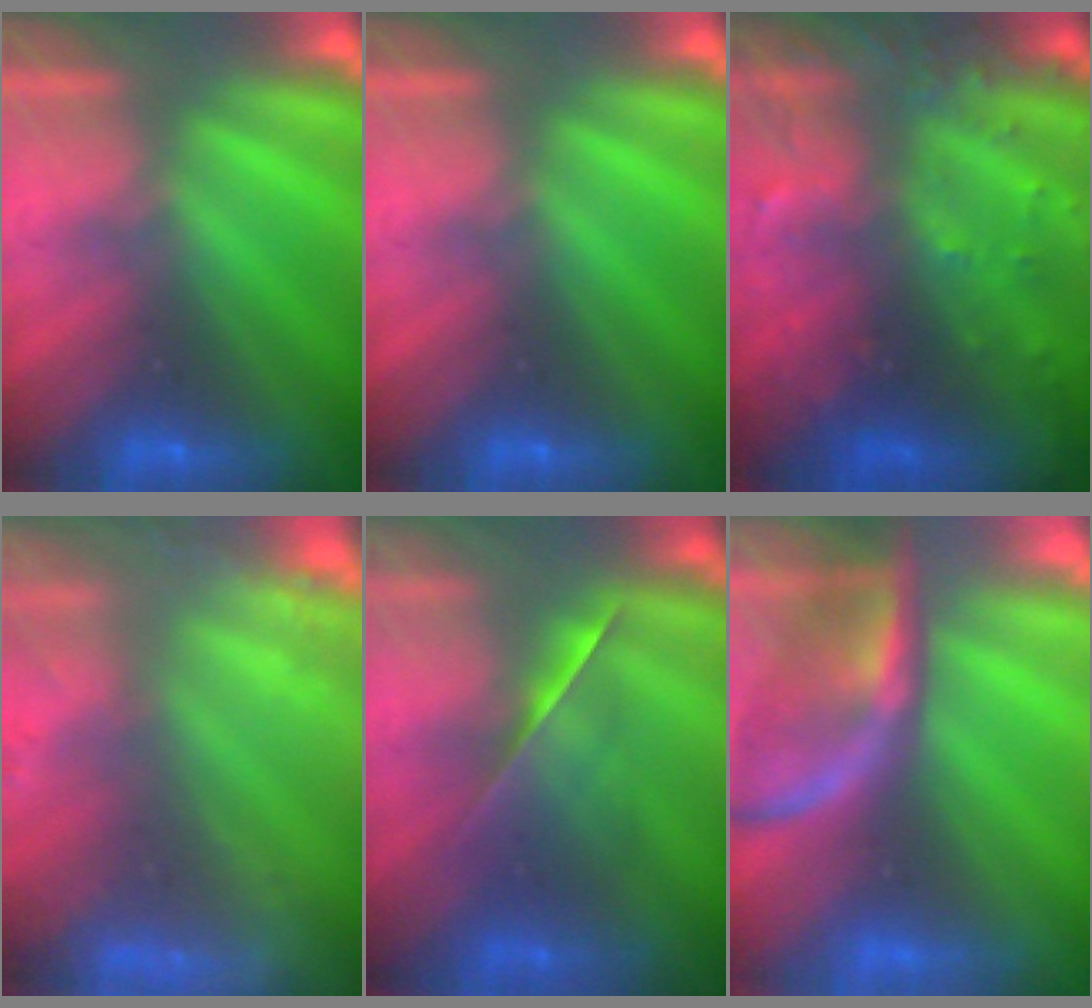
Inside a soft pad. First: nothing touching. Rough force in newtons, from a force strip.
{"total": 0.0}
{"total": 6.5}
{"total": 5.5}
{"total": 2.1}
{"total": 2.4}